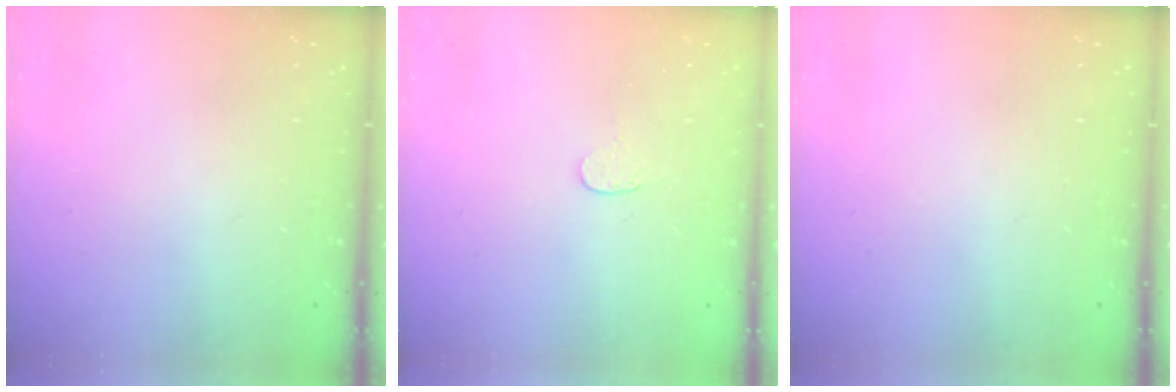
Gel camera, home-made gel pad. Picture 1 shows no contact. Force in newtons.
{"total": 3.4, "press": 3.4, "slide": 0.3}
{"total": 0.0}